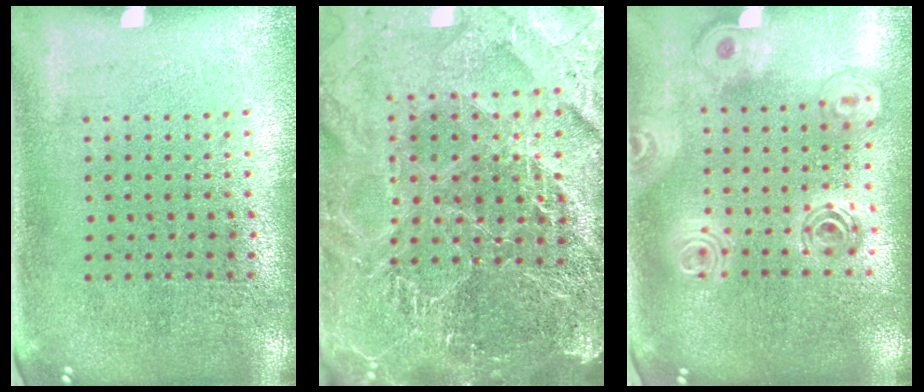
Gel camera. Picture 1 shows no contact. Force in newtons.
{"total": 5.8, "press": 5.0, "slide": 2.8}
{"total": 2.0, "press": 1.7, "slide": 1.1}